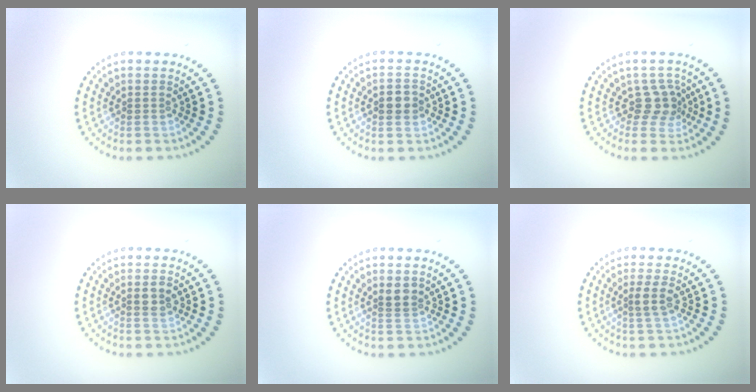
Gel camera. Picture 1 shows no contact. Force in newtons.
{"total": 1.9, "press": 1.9, "slide": 0.1}
{"total": 2.6, "press": 2.0, "slide": 1.6}
{"total": 1.6, "press": 1.6, "slide": 0.5}
{"total": 1.7, "press": 1.5, "slide": 0.8}
{"total": 1.8, "press": 1.5, "slide": 1.0}